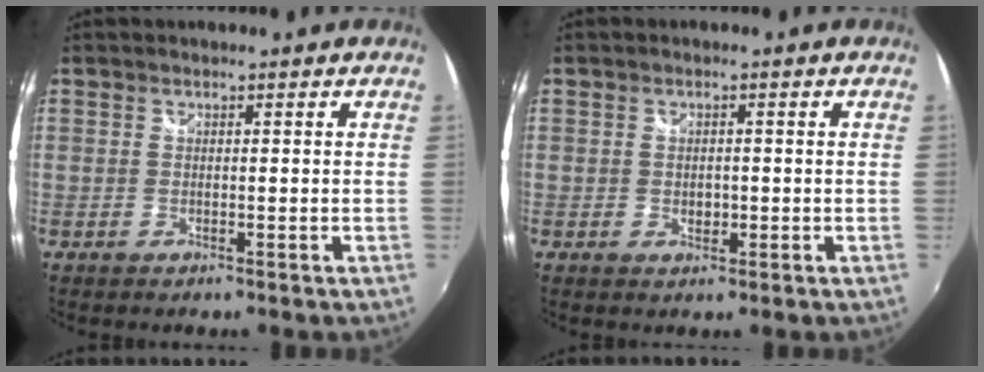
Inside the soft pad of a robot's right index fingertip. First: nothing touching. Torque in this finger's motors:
{"motor_torque": [-0.03, 0.07, 0.08, 0.01]}